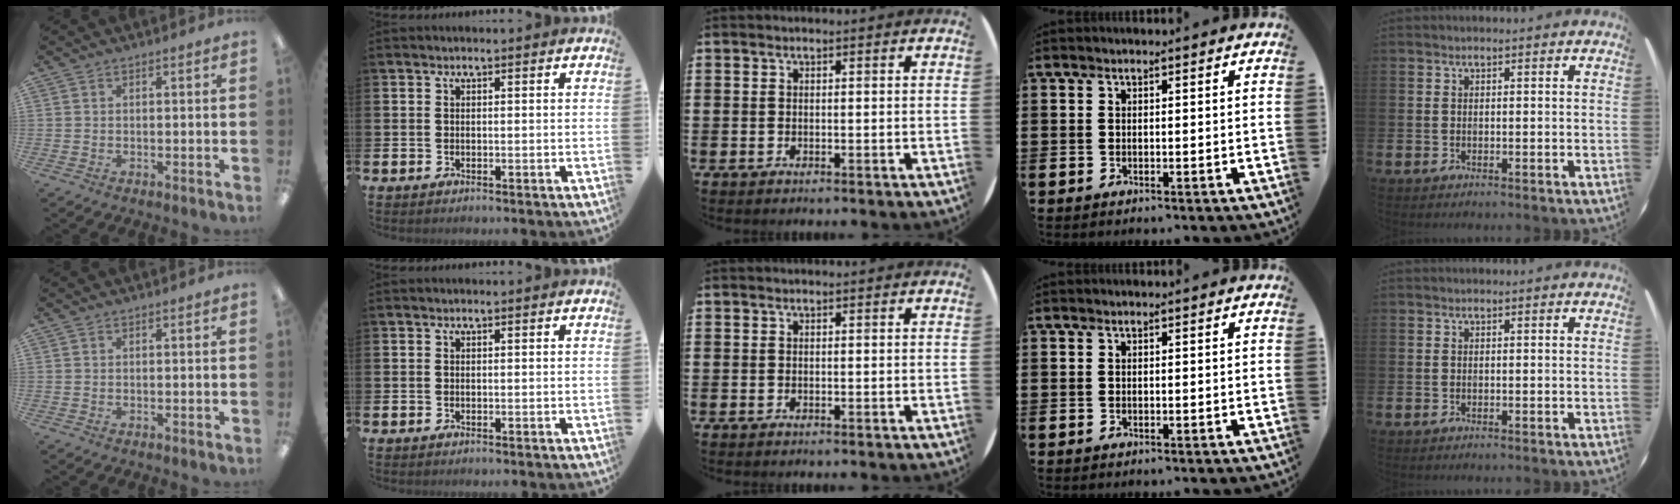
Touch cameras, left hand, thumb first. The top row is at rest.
{}